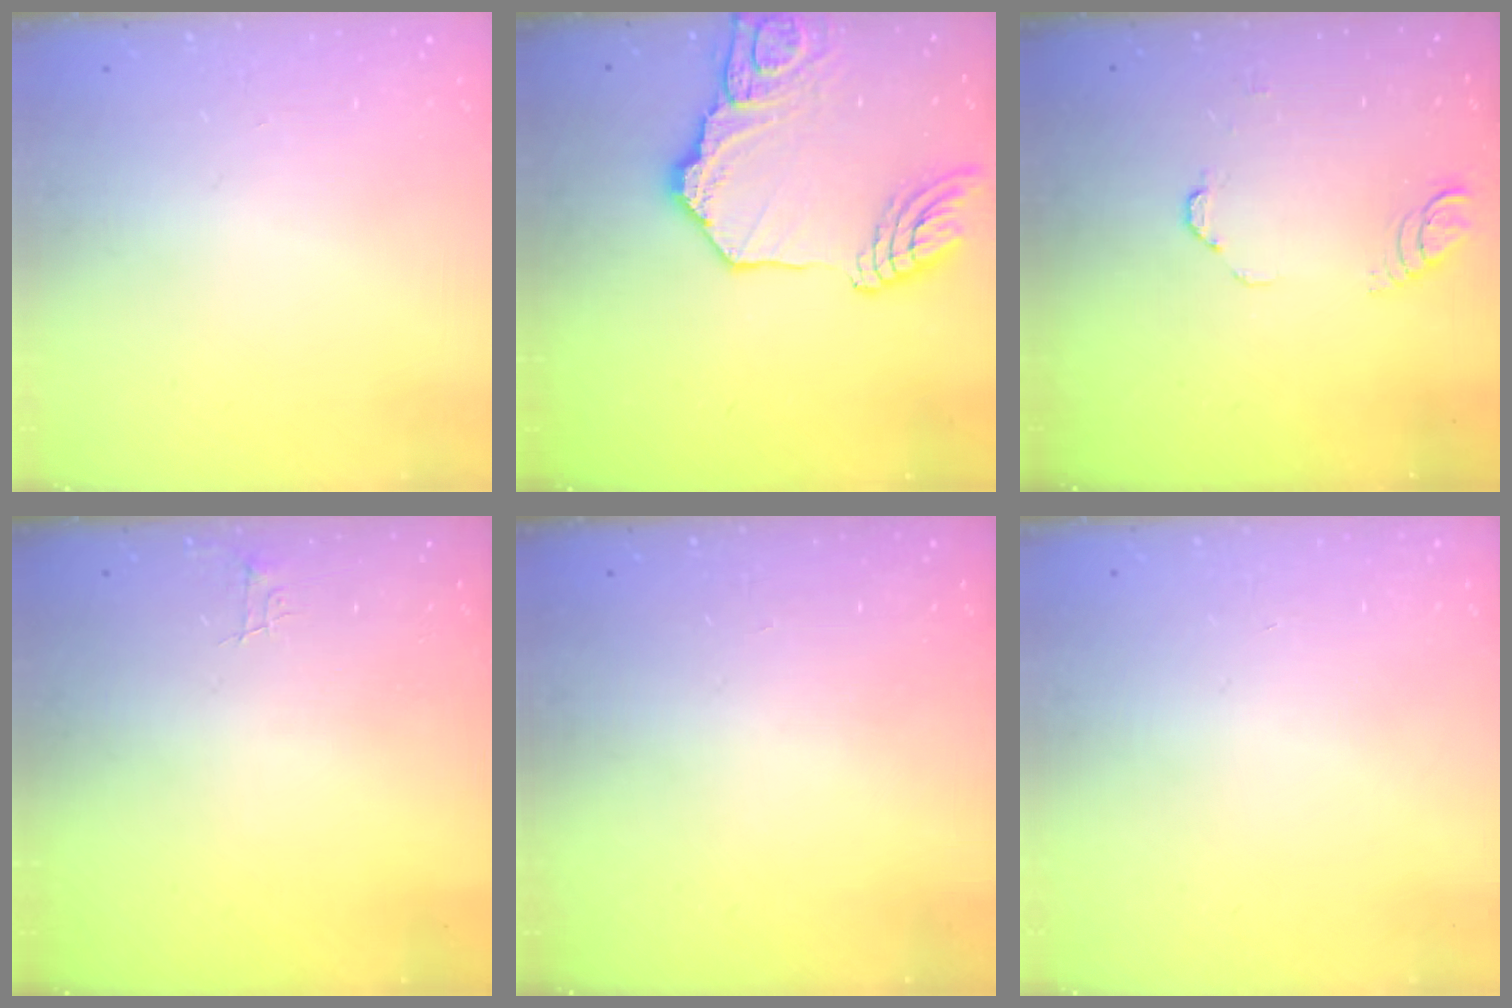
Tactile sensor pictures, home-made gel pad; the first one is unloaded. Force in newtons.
{"total": 20.0, "press": 19.8, "slide": 2.6}
{"total": 3.0, "press": 3.0, "slide": 0.2}
{"total": 3.8, "press": 3.8, "slide": 0.4}
{"total": 0.0}
{"total": 0.0}